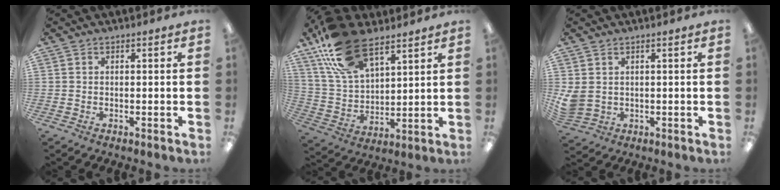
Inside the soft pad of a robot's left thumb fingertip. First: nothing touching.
{"total": 18.7, "force": [12.0, 9.3, 10.9], "torque": [-0.243, -0.037, 0.221]}
{"total": 4.0, "force": [1.4, 3.2, 1.9], "torque": [-0.039, -0.003, 0.029]}